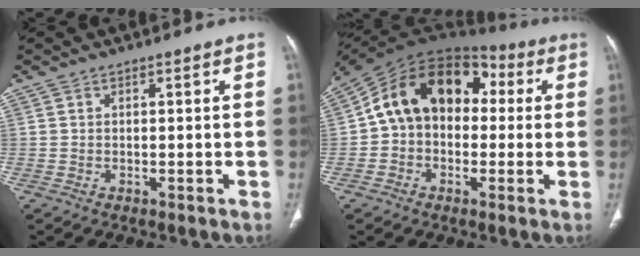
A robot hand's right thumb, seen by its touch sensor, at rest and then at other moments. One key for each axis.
{"total": 16.7, "fx": 1.8, "fy": 12.1, "fz": 11.4, "tx": -0.151, "ty": 0.053, "tz": 0.015}